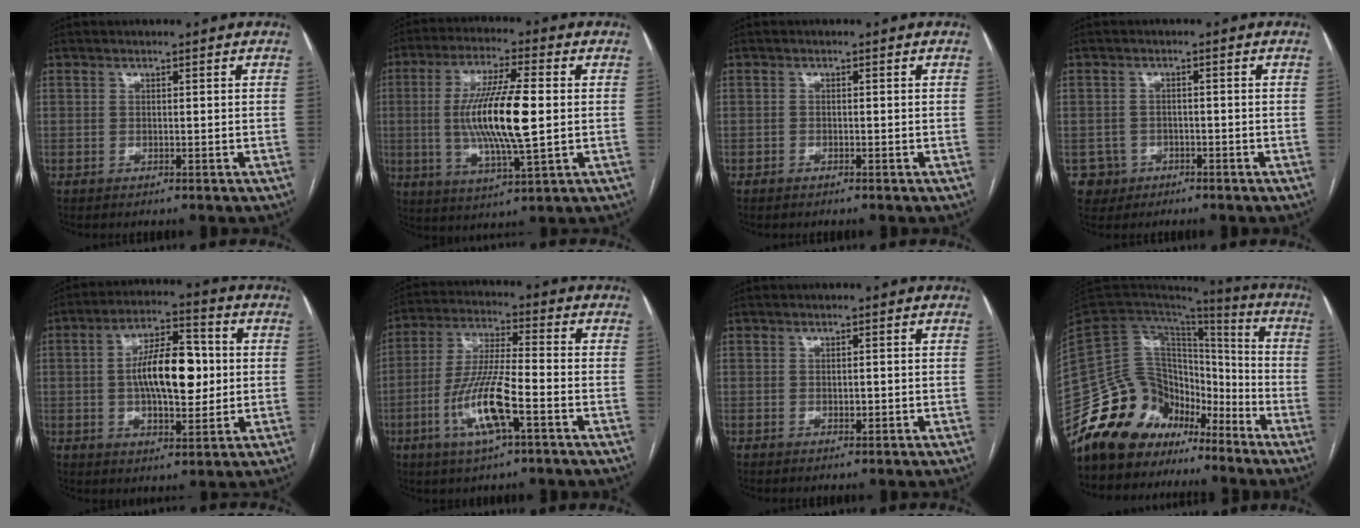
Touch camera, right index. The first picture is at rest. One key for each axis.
{"total": 13.9, "fx": 0.1, "fy": 1.7, "fz": 13.8, "tx": -0.265, "ty": -0.004, "tz": 0.000}
{"total": 0.5, "fx": -0.5, "fy": 0.2, "fz": 0.2, "tx": -0.006, "ty": 0.000, "tz": -0.008}
{"total": 3.5, "fx": -1.5, "fy": 3.2, "fz": -0.4, "tx": 0.013, "ty": 0.013, "tz": -0.025}
{"total": 12.5, "fx": 0.6, "fy": 5.0, "fz": 11.5, "tx": -0.196, "ty": 0.019, "tz": 0.011}
{"total": 11.8, "fx": -4.4, "fy": 1.5, "fz": 10.9, "tx": -0.221, "ty": -0.007, "tz": -0.082}
{"total": 1.0, "fx": -0.1, "fy": 0.6, "fz": 0.8, "tx": -0.011, "ty": -0.001, "tz": 0.000}
{"total": 16.6, "fx": -12.3, "fy": 10.4, "fz": 4.0, "tx": -0.071, "ty": 0.090, "tz": -0.213}